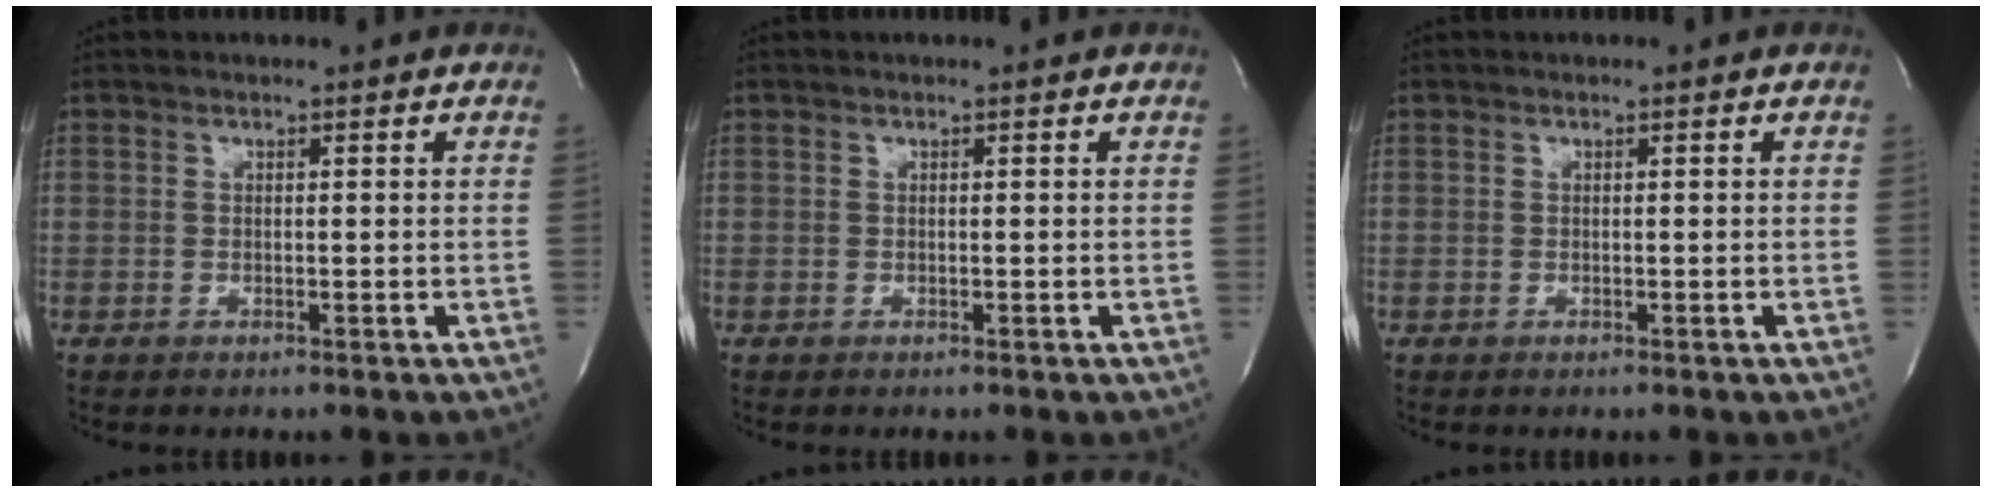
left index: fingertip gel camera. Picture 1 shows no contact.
{"total": 0.0}
{"total": 0.0}